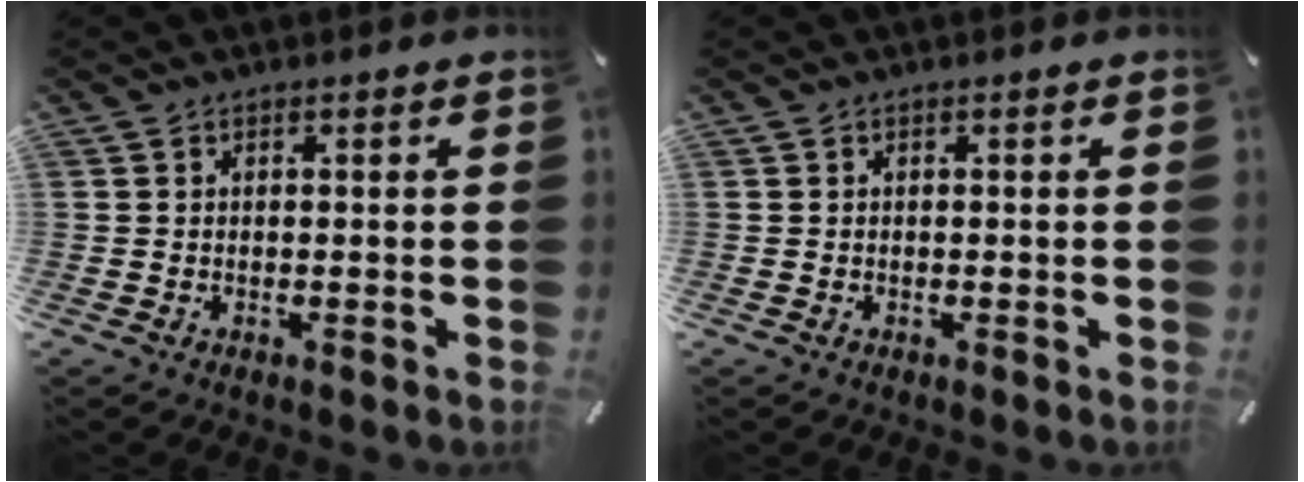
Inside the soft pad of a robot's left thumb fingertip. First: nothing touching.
{"total": 0.0}